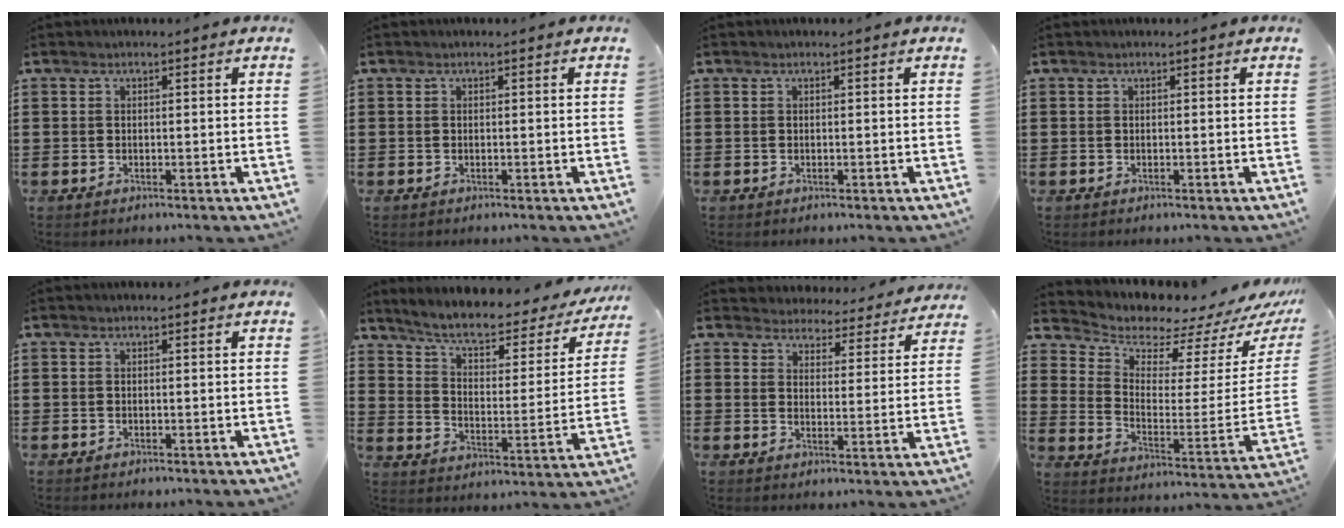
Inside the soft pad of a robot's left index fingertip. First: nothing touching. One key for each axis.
{"total": 0.0}
{"total": 0.0}
{"total": 0.0}
{"total": 0.0}
{"total": 6.0, "fx": 4.7, "fy": 1.1, "fz": 3.5, "tx": -0.088, "ty": -0.028, "tz": 0.074}
{"total": 4.3, "fx": 4.2, "fy": 0.5, "fz": -0.4, "tx": -0.010, "ty": -0.035, "tz": 0.071}
{"total": 5.3, "fx": 5.1, "fy": 1.3, "fz": 0.1, "tx": -0.033, "ty": -0.060, "tz": 0.085}